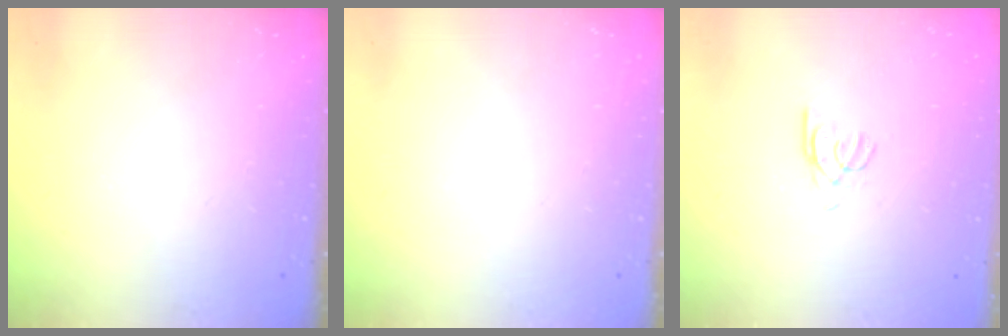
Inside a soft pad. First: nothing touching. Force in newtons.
{"total": 0.0}
{"total": 2.4, "press": 2.3, "slide": 0.4}